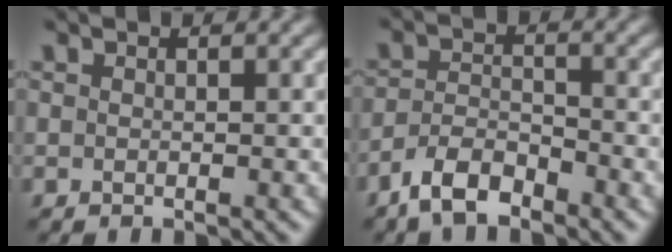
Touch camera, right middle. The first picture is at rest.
{"total": 4.0, "force": [-2.9, 1.5, 2.2], "torque": [-0.044, 0.000, -0.065]}